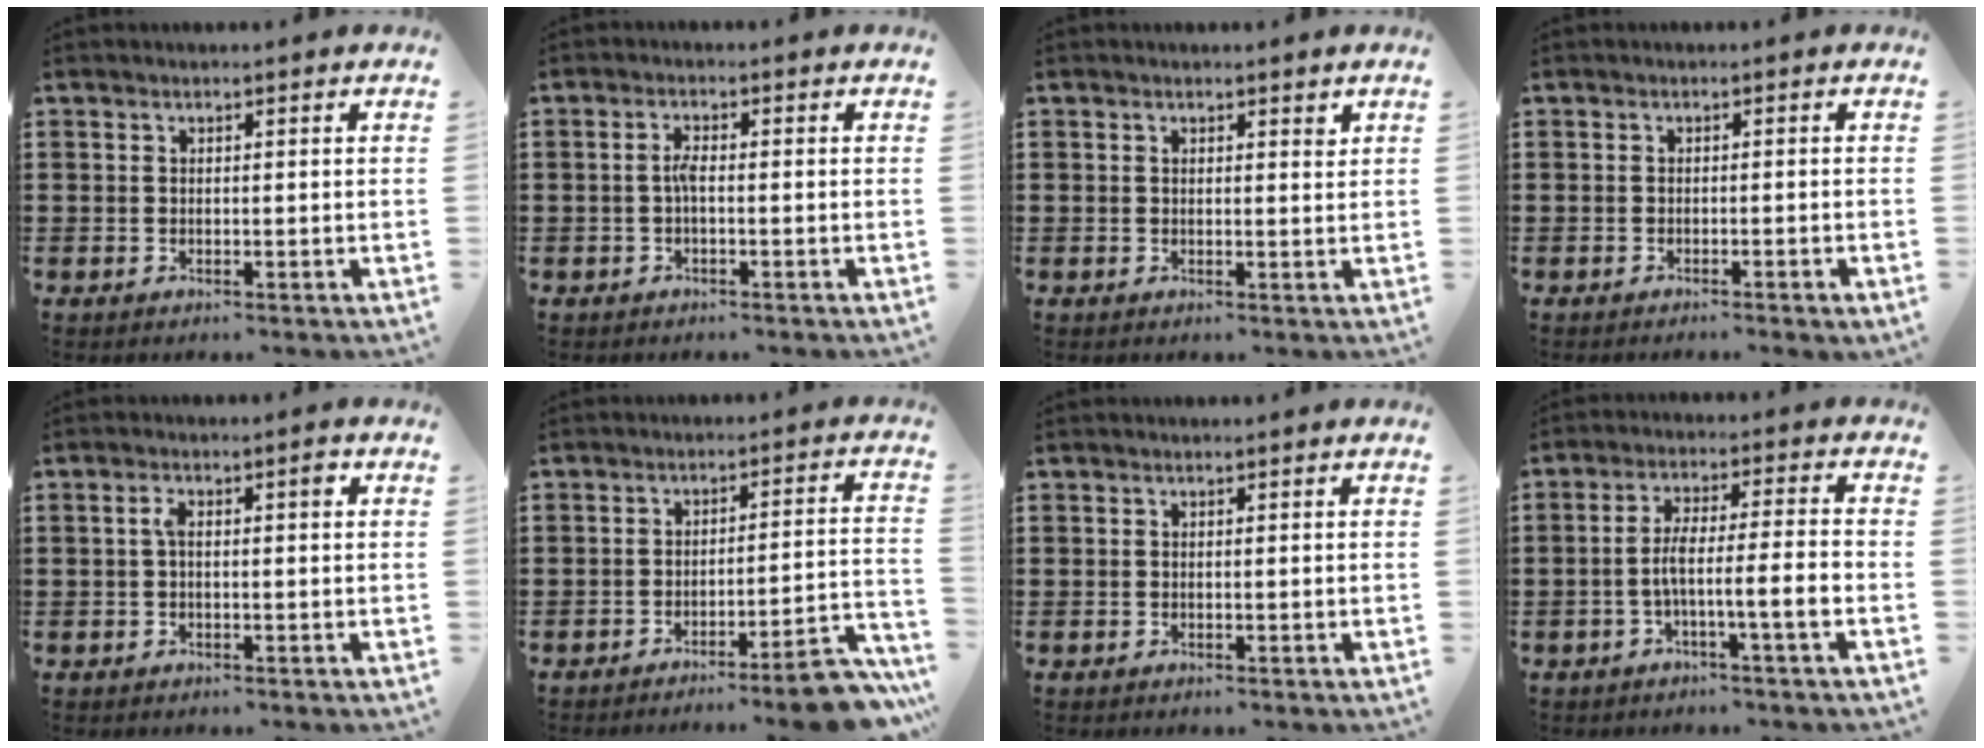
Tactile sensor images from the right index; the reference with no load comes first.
{"total": 2.1, "force": [-0.4, 0.5, 2.0], "torque": [-0.047, 0.000, -0.012]}
{"total": 1.0, "force": [0.6, 0.4, 0.8], "torque": [-0.008, -0.001, 0.009]}
{"total": 0.6, "force": [-0.5, -0.1, 0.1], "torque": [-0.003, -0.001, -0.011]}
{"total": 2.9, "force": [0.2, 0.7, 2.8], "torque": [-0.045, 0.002, -0.001]}
{"total": 6.9, "force": [-5.9, 0.0, 3.6], "torque": [-0.050, 0.002, -0.108]}
{"total": 0.0}
{"total": 6.3, "force": [-2.3, 0.2, 5.9], "torque": [-0.111, -0.002, -0.048]}